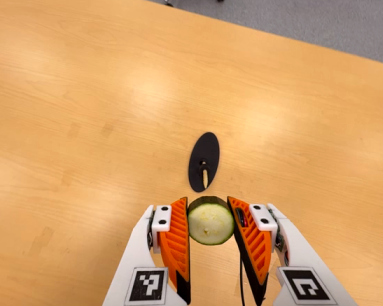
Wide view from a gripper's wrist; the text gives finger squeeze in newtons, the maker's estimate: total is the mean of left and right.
{"total": 9.0, "left": 8.7, "right": 9.4}